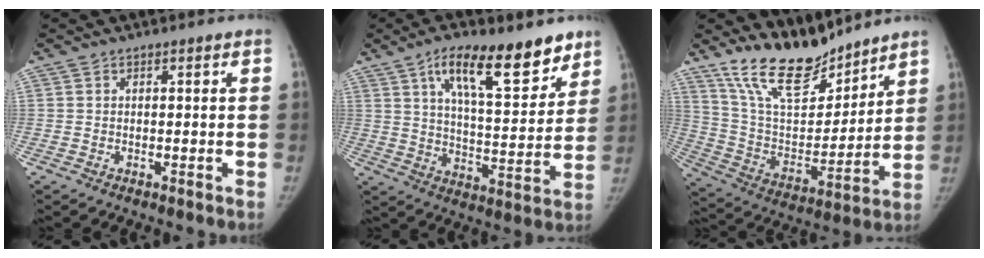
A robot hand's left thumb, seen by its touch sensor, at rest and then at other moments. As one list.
[{"total": 17.7, "force": [11.0, 6.3, 12.2], "torque": [-0.149, -0.057, 0.179]}, {"total": 17.3, "force": [14.4, 6.1, 7.3], "torque": [-0.088, -0.087, 0.271]}]